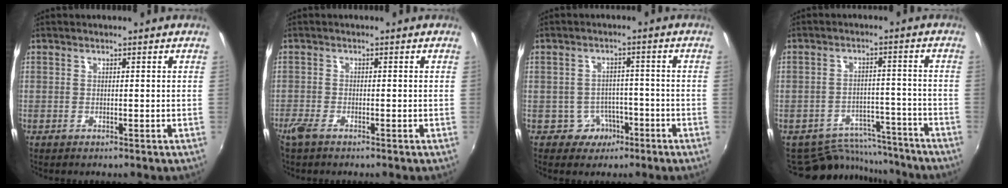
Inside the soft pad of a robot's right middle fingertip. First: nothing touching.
{"total": 2.8, "force": [-2.2, 0.8, 1.6], "torque": [-0.040, -0.009, -0.044]}
{"total": 4.6, "force": [-2.6, 3.8, 0.5], "torque": [-0.017, 0.015, -0.031]}
{"total": 11.1, "force": [-10.3, 4.1, 1.3], "torque": [-0.031, 0.028, -0.137]}